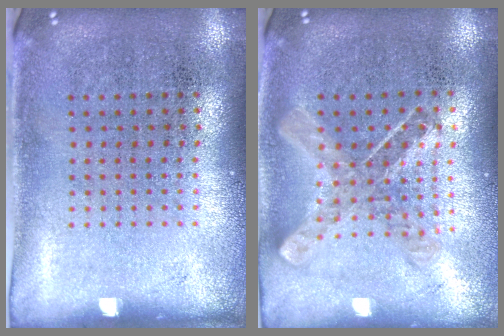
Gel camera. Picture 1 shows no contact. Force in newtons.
{"total": 0.9, "press": 0.9, "slide": 0.2}